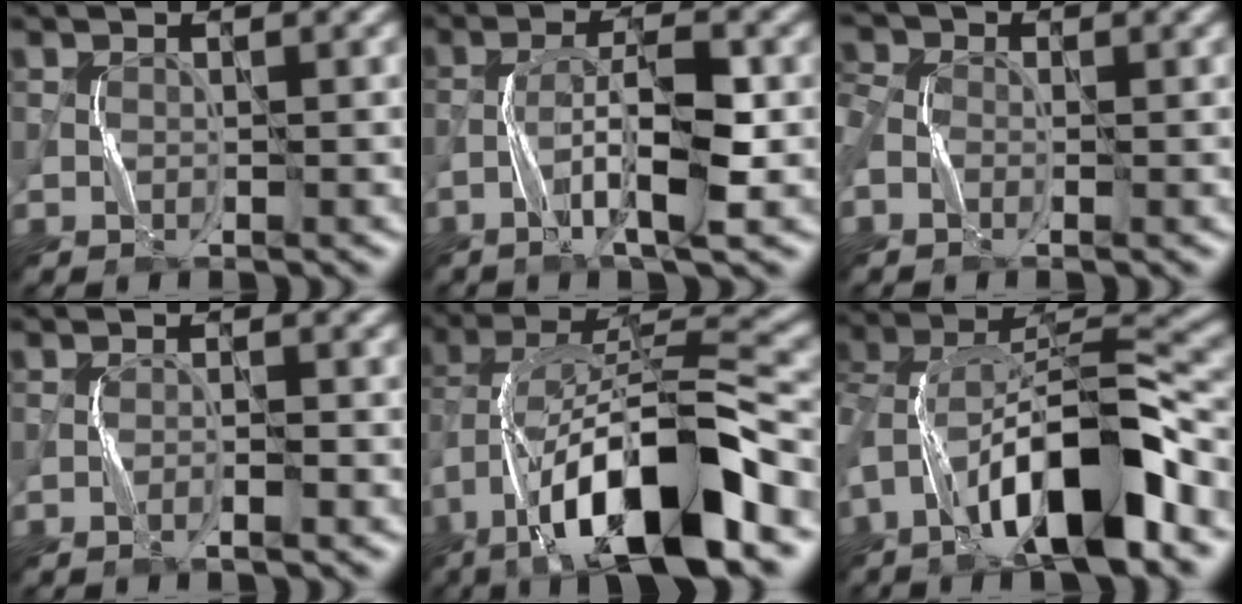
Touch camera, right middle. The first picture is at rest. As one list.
[{"total": 5.7, "force": [-2.4, 1.1, 5.1], "torque": [-0.095, 0.011, -0.044]}, {"total": 3.3, "force": [-0.6, 2.5, 2.0], "torque": [-0.053, 0.013, -0.025]}, {"total": 1.4, "force": [-0.9, 0.0, 1.1], "torque": [-0.024, 0.009, -0.018]}, {"total": 14.3, "force": [-6.7, 4.5, 11.9], "torque": [-0.200, 0.020, -0.109]}, {"total": 12.2, "force": [-6.0, 4.3, 9.8], "torque": [-0.164, 0.013, -0.109]}]